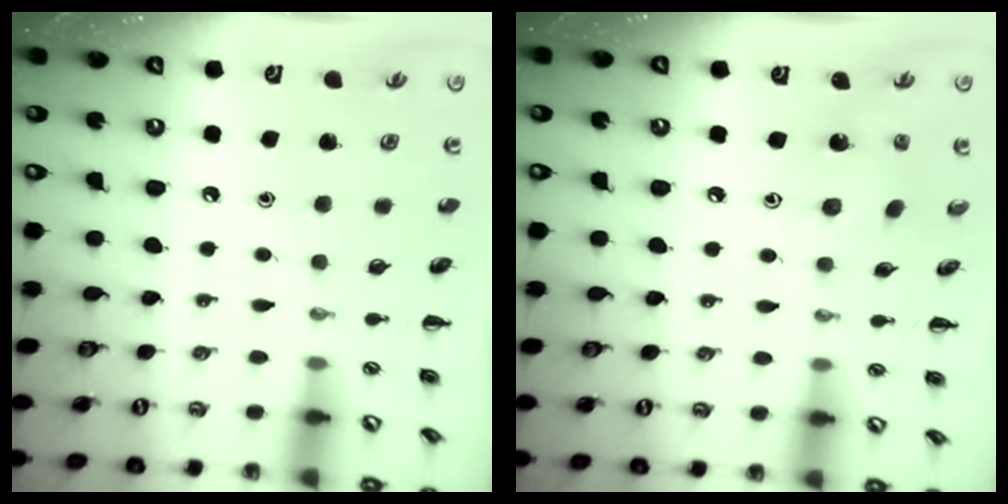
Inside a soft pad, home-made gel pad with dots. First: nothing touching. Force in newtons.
{"total": 1.7, "press": 1.7, "slide": 0.5}